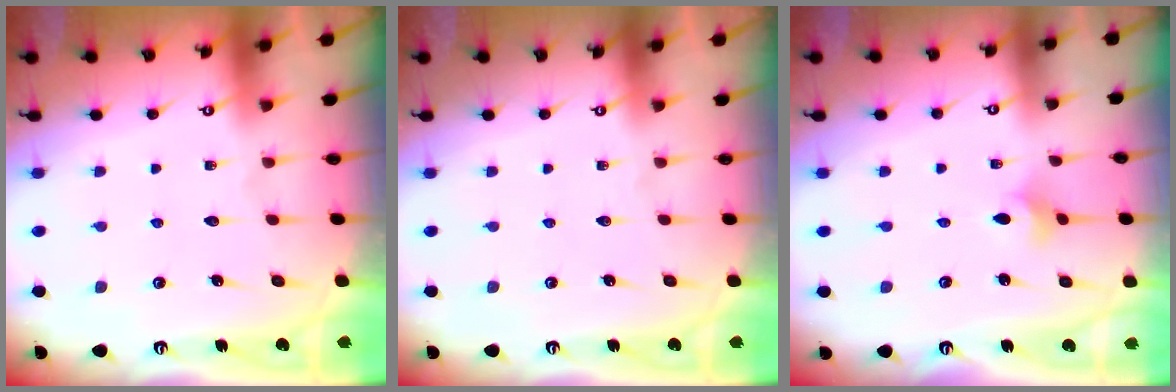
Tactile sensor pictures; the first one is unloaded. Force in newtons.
{"total": 0.0}
{"total": 2.8, "press": 2.8, "slide": 0.6}